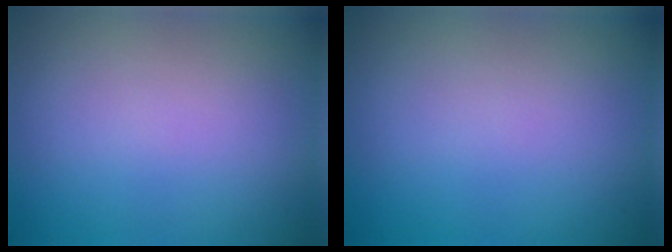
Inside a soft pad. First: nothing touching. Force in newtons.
{"total": 0.0}